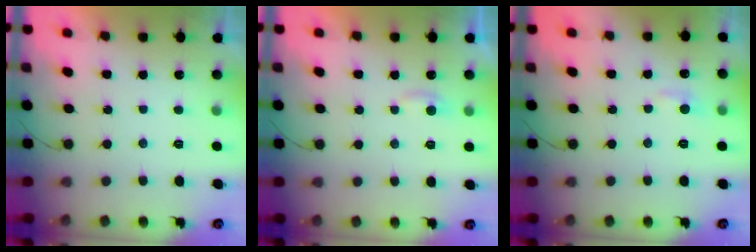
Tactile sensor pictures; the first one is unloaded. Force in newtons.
{"total": 2.8, "press": 2.8, "slide": 0.4}
{"total": 5.3, "press": 5.2, "slide": 0.6}